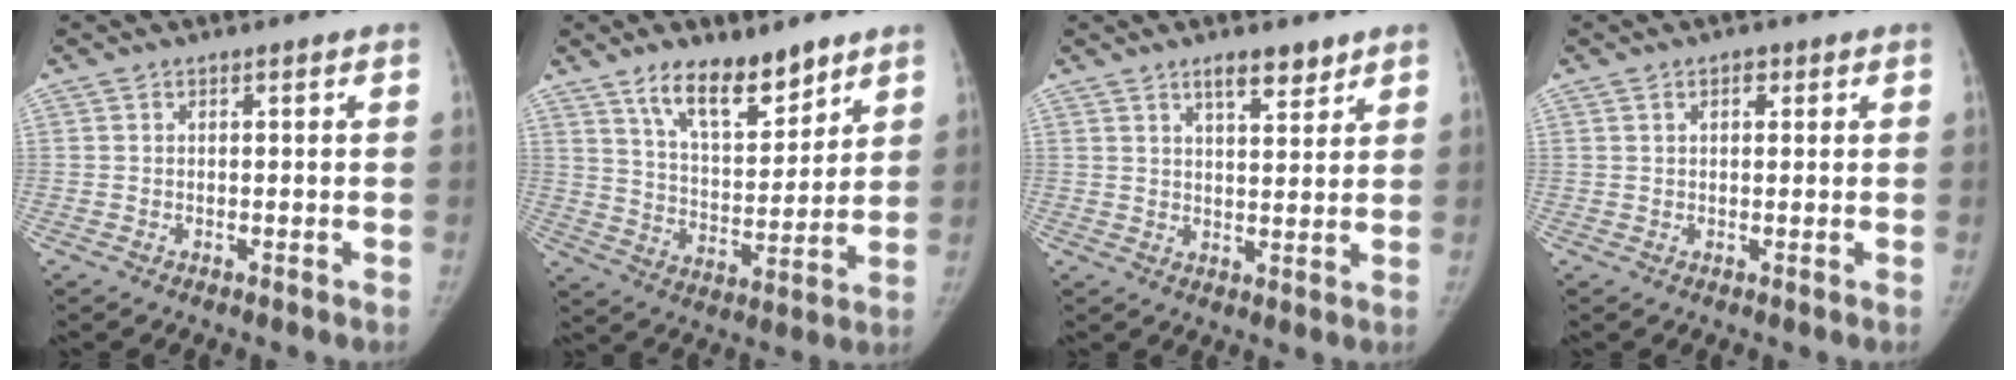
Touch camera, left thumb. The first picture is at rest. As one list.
[{"total": 13.3, "force": [9.3, 5.4, 7.9], "torque": [-0.098, -0.064, 0.166]}, {"total": 5.5, "force": [3.9, 1.8, 3.4], "torque": [-0.036, -0.027, 0.061]}, {"total": 2.0, "force": [0.9, 1.2, 1.3], "torque": [-0.015, -0.001, 0.012]}]